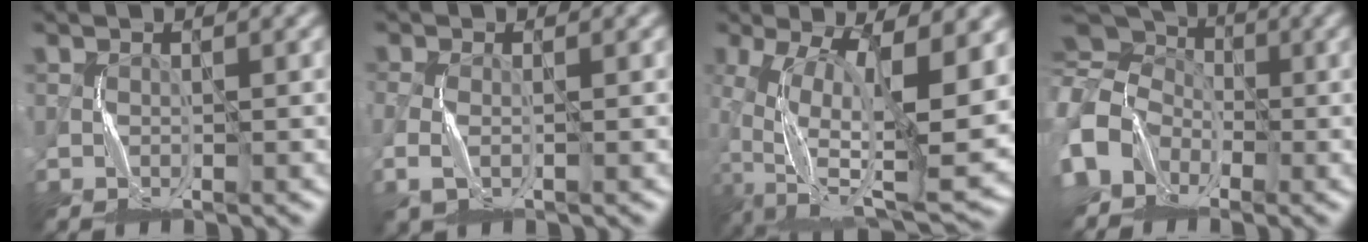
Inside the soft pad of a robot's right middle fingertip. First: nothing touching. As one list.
[{"total": 1.7, "force": [-0.7, 0.9, 1.2], "torque": [-0.043, -0.005, -0.016]}, {"total": 14.9, "force": [-3.0, 5.2, 13.6], "torque": [-0.243, -0.017, -0.041]}, {"total": 9.6, "force": [-0.9, 8.3, 4.7], "torque": [-0.107, 0.024, -0.053]}]